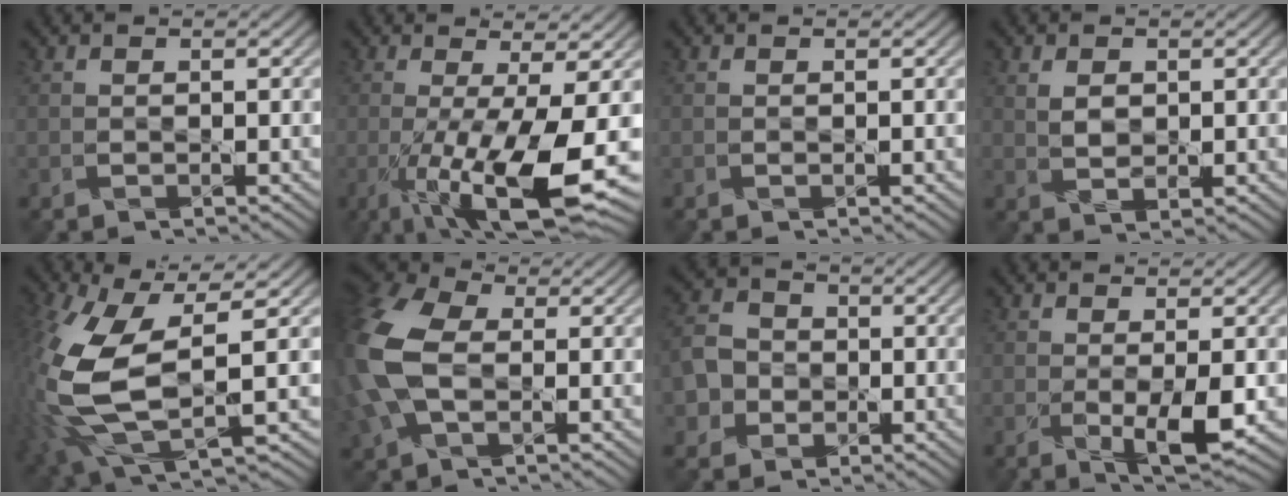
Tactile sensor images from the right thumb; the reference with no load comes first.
{"total": 12.2, "force": [-3.2, 3.0, 11.4], "torque": [-0.202, -0.018, -0.043]}
{"total": 0.0}
{"total": 2.7, "force": [1.0, 1.7, 1.9], "torque": [-0.044, -0.001, 0.020]}
{"total": 14.7, "force": [0.1, 7.7, 12.5], "torque": [-0.333, -0.045, 0.022]}
{"total": 14.4, "force": [-0.1, 9.2, 11.1], "torque": [-0.312, -0.016, -0.007]}
{"total": 5.0, "force": [-1.2, 4.5, 2.0], "torque": [-0.053, 0.001, -0.038]}
{"total": 4.2, "force": [-0.3, 1.3, 4.0], "torque": [-0.076, -0.011, -0.001]}